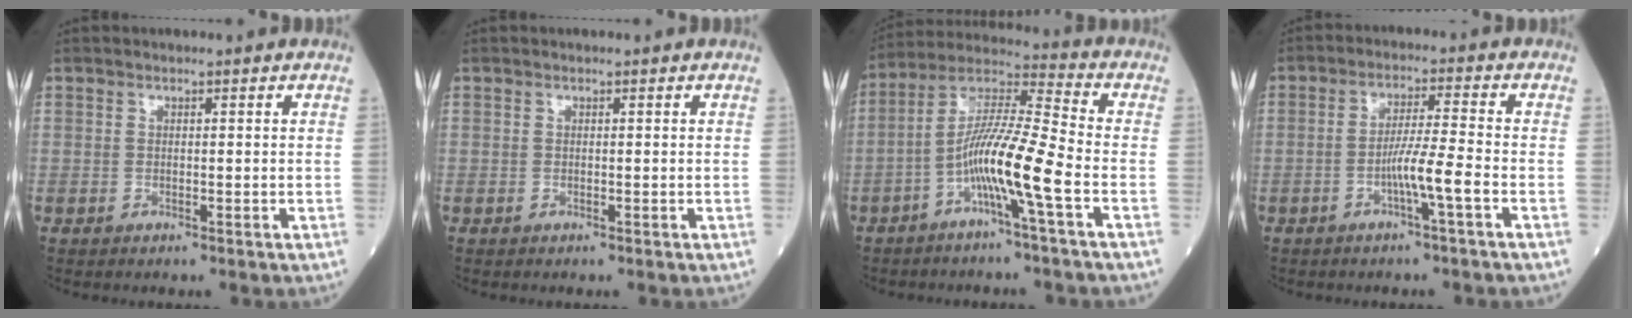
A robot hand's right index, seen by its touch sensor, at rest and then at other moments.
{"total": 0.0}
{"total": 11.4, "force": [-4.2, -0.6, 10.6], "torque": [-0.207, 0.012, -0.086]}
{"total": 5.4, "force": [-2.2, -0.9, 4.8], "torque": [-0.091, 0.004, -0.042]}